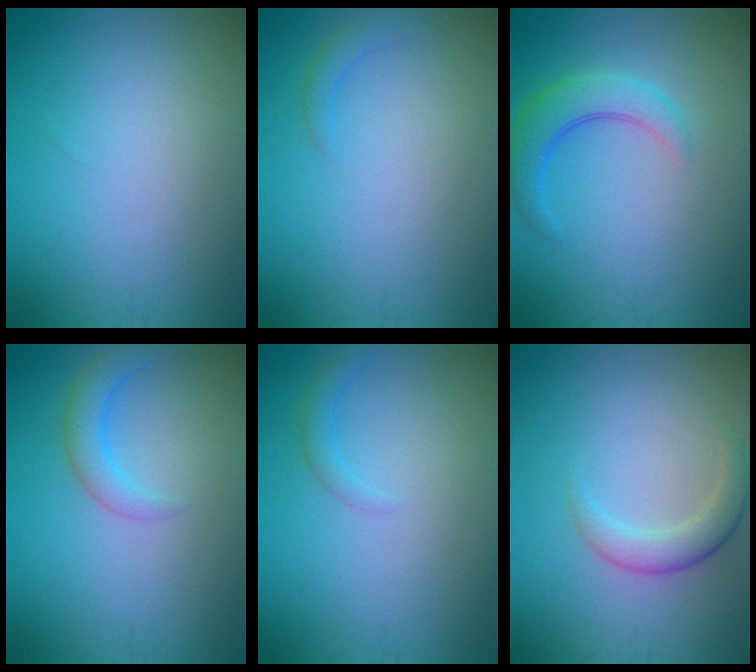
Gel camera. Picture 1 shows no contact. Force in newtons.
{"total": 1.1, "press": 1.1, "slide": 0.1}
{"total": 3.7, "press": 3.7, "slide": 0.2}
{"total": 2.3, "press": 2.3, "slide": 0.2}
{"total": 1.1, "press": 1.1, "slide": 0.1}
{"total": 2.4, "press": 2.4, "slide": 0.1}